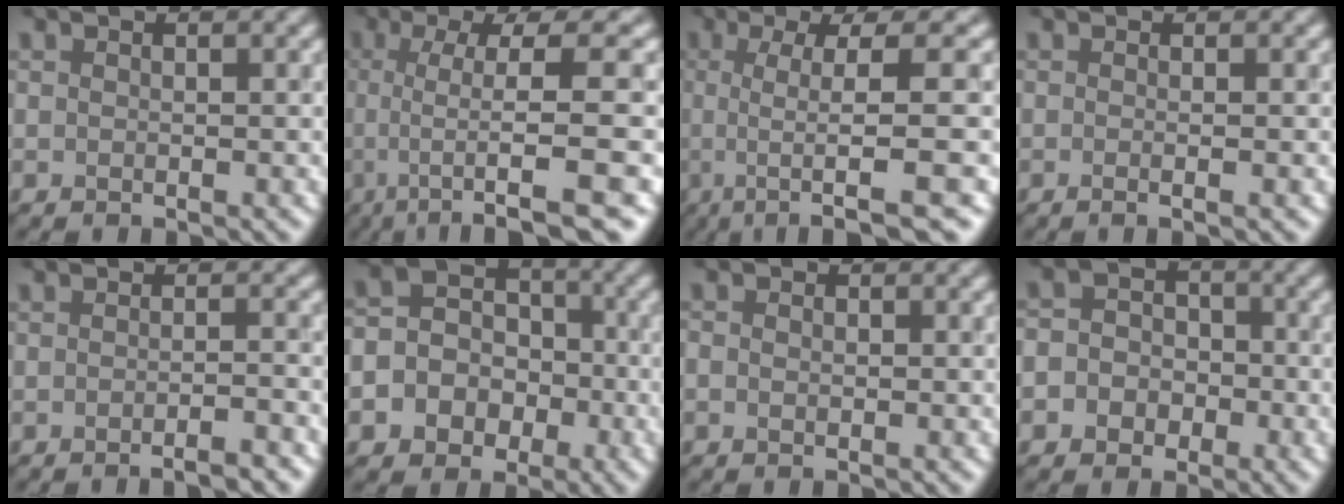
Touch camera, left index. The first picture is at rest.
{"total": 9.5, "force": [-0.9, 2.2, 9.2], "torque": [-0.126, 0.019, -0.005]}
{"total": 8.7, "force": [-0.3, 1.8, 8.5], "torque": [-0.104, 0.019, -0.004]}
{"total": 2.5, "force": [0.3, 1.2, 2.2], "torque": [-0.004, 0.009, -0.016]}
{"total": 2.7, "force": [-2.0, 0.3, 1.8], "torque": [-0.012, 0.018, -0.023]}
{"total": 7.2, "force": [-2.8, 6.3, 2.0], "torque": [-0.039, 0.016, -0.053]}
{"total": 0.0}
{"total": 3.7, "force": [-1.5, 3.3, 0.9], "torque": [0.007, 0.014, -0.030]}